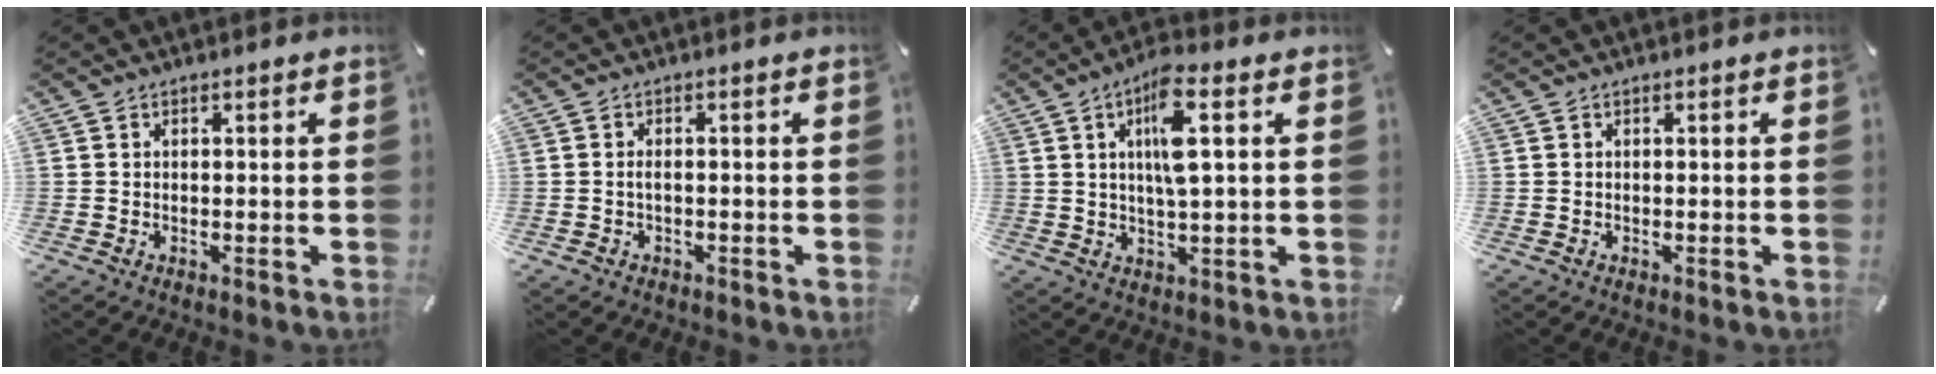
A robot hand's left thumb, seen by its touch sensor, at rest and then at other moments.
{"total": 1.4, "force": [-0.3, 0.7, 1.1], "torque": [-0.023, 0.002, -0.008]}
{"total": 9.7, "force": [2.9, 2.3, 9.0], "torque": [-0.161, -0.001, 0.044]}
{"total": 0.0}